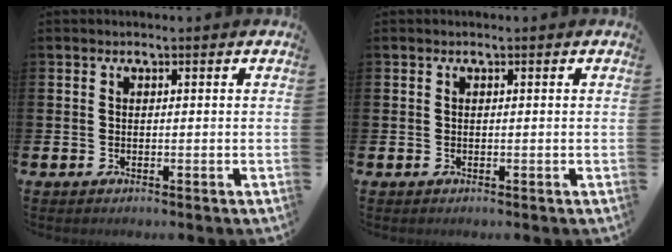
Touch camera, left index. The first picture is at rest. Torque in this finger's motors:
{"motor_torque": [0.00, 0.00, 0.00, 0.00]}